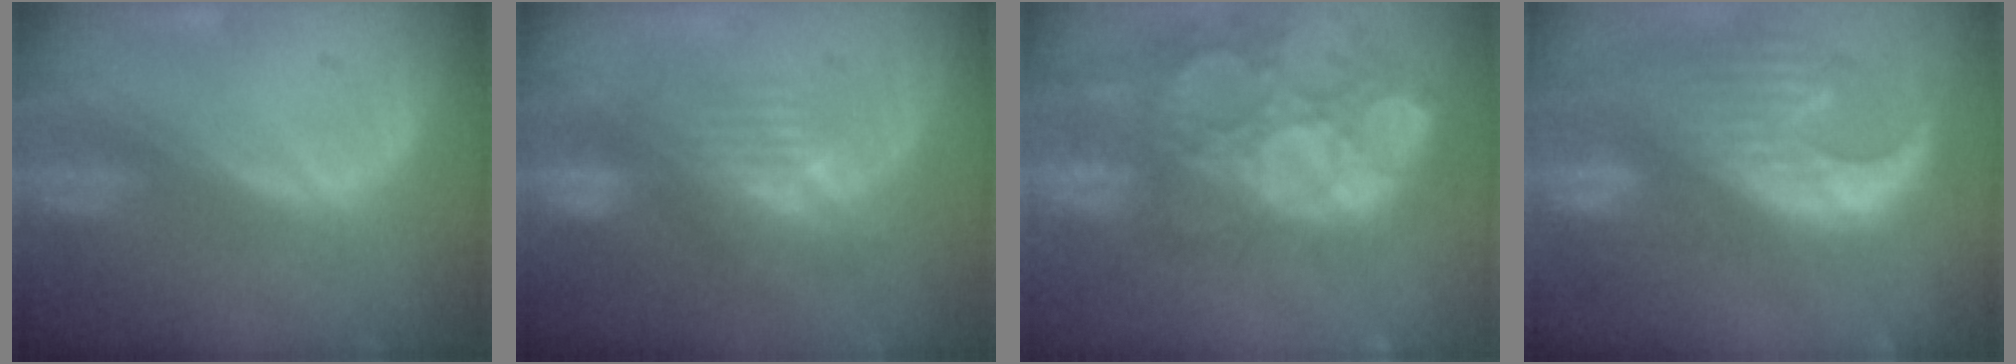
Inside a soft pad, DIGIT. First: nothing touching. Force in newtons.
{"total": 8.0, "press": 7.2, "slide": 3.6}
{"total": 15.1, "press": 12.6, "slide": 8.4}
{"total": 13.3, "press": 11.3, "slide": 7.0}